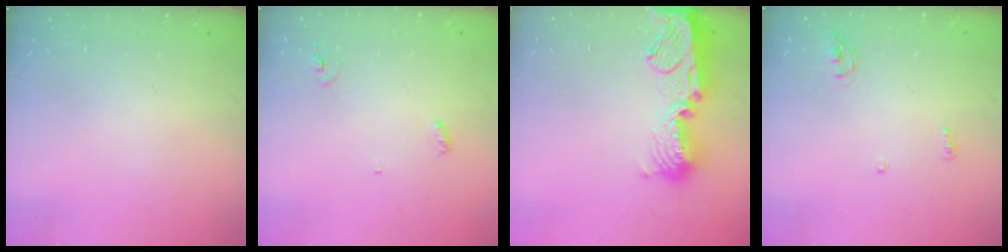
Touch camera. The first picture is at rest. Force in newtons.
{"total": 3.7, "press": 3.7, "slide": 0.3}
{"total": 16.6, "press": 16.6, "slide": 1.4}
{"total": 3.2, "press": 3.0, "slide": 1.2}